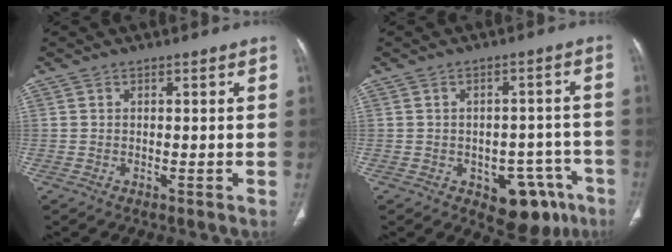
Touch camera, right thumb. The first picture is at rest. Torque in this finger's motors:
{"motor_torque": [2.70, 2.31, 0.77, -0.56, 0.01]}